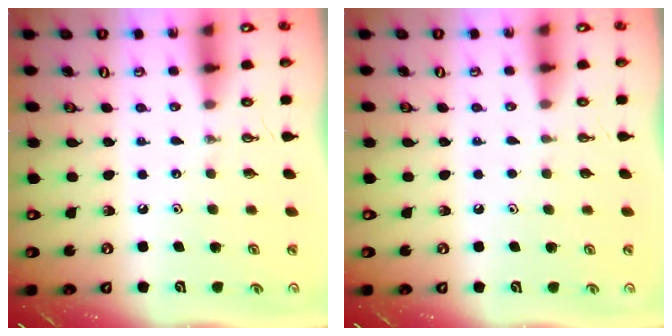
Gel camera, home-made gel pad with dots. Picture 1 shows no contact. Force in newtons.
{"total": 0.9, "press": 0.1, "slide": 0.9}